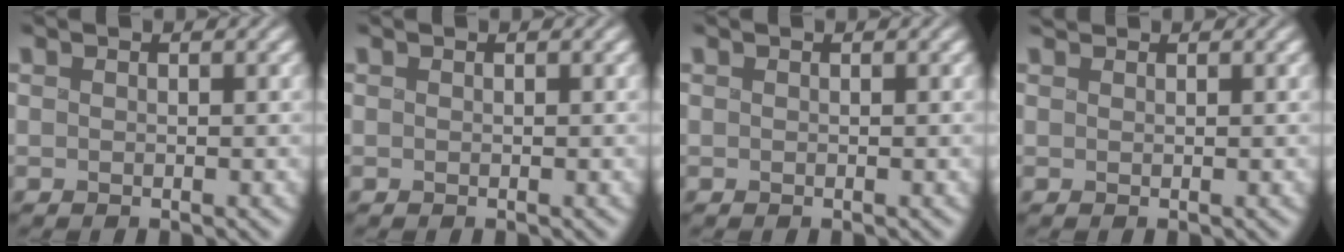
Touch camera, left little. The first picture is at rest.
{"total": 0.0}
{"total": 0.0}
{"total": 0.8, "force": [0.7, 0.2, 0.1], "torque": [-0.005, 0.007, 0.016]}